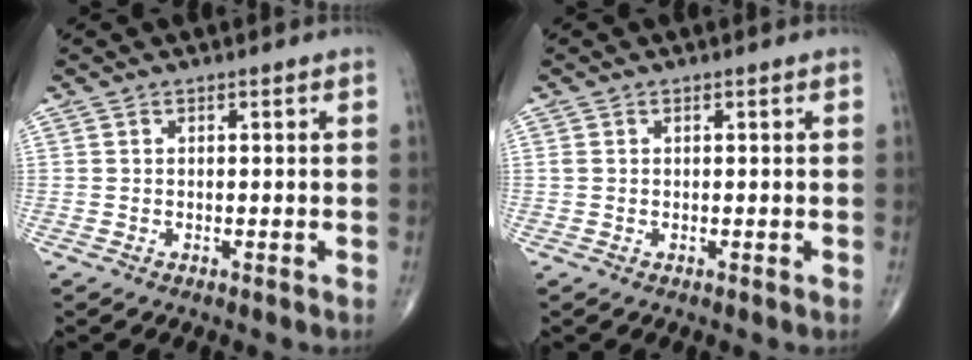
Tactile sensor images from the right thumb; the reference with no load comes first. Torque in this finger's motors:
{"motor_torque": [-0.47, -0.03, 0.22, 0.08, 0.00]}